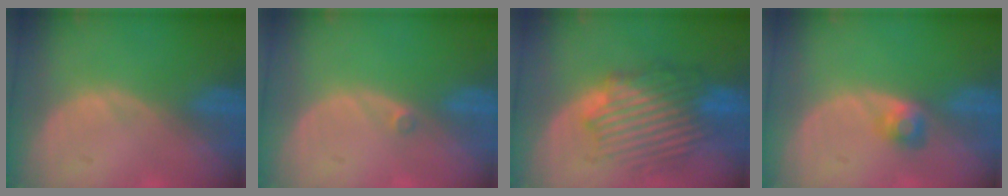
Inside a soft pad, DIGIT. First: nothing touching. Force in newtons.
{"total": 0.8, "press": 0.6, "slide": 0.4}
{"total": 8.8, "press": 8.7, "slide": 1.5}
{"total": 2.5, "press": 2.3, "slide": 0.9}